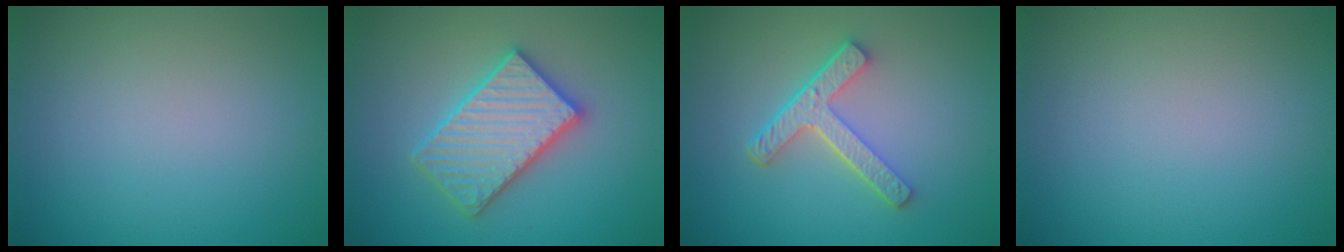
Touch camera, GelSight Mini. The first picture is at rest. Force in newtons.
{"total": 5.5, "press": 5.5, "slide": 0.9}
{"total": 4.4, "press": 3.3, "slide": 2.9}
{"total": 0.0}